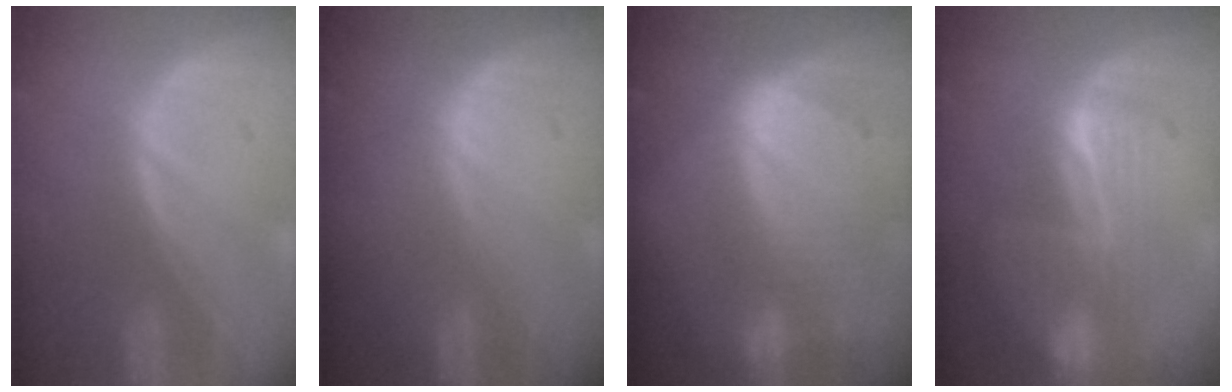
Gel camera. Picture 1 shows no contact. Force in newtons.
{"total": 0.0}
{"total": 9.2, "press": 8.1, "slide": 4.4}
{"total": 6.8, "press": 6.6, "slide": 1.5}